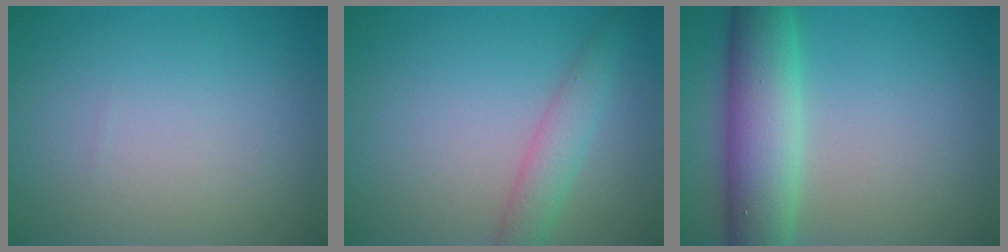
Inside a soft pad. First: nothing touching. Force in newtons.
{"total": 2.7, "press": 2.7, "slide": 0.2}
{"total": 7.3, "press": 7.3, "slide": 0.4}